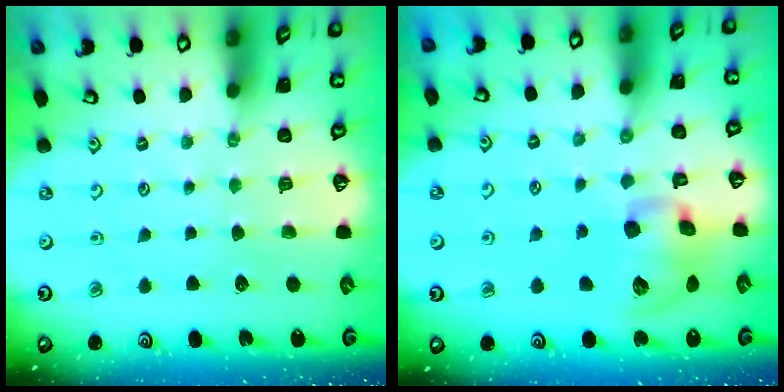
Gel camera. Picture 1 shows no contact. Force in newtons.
{"total": 12.7, "press": 12.6, "slide": 1.8}